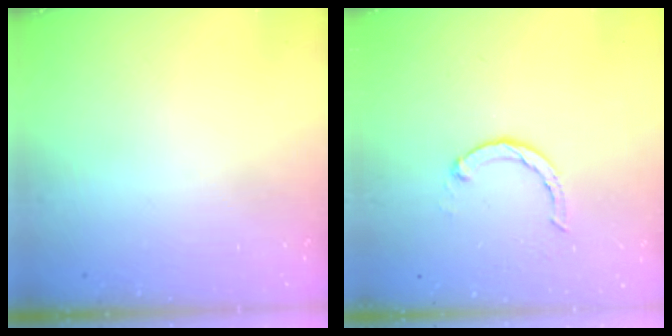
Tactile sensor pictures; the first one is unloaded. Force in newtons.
{"total": 2.4, "press": 2.4, "slide": 0.4}